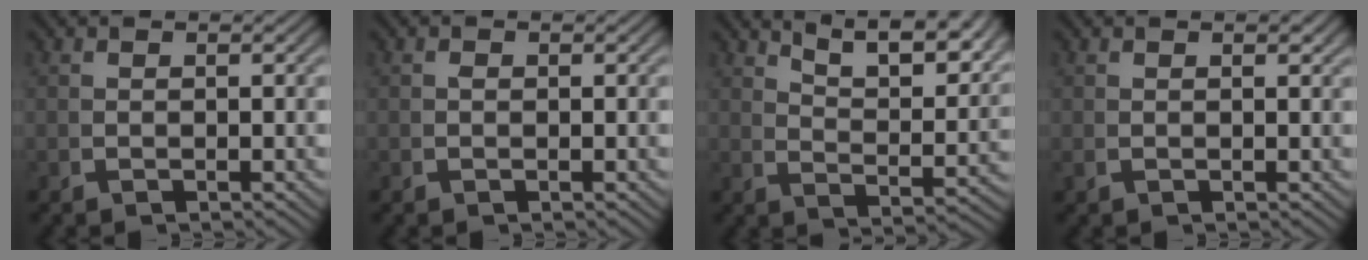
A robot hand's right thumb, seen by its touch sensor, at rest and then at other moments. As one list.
[{"total": 0.0}, {"total": 8.8, "force": [6.6, 2.5, 5.3], "torque": [-0.065, 0.019, 0.100]}, {"total": 0.7, "force": [0.5, 0.2, 0.4], "torque": [-0.006, 0.001, 0.009]}]